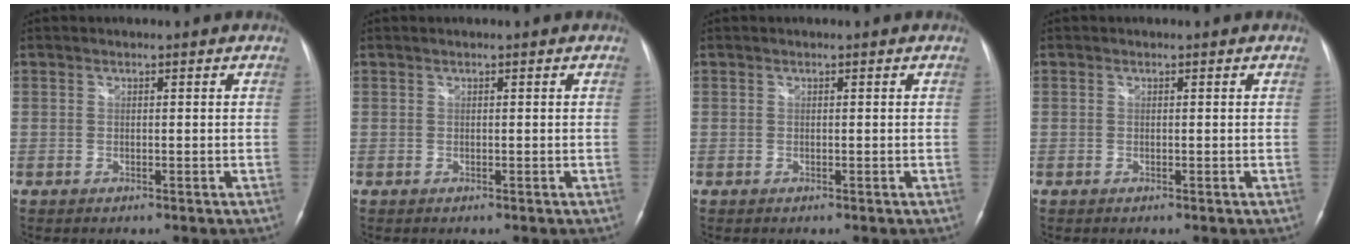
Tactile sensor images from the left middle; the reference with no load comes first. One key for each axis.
{"total": 0.0}
{"total": 0.0}
{"total": 0.0}